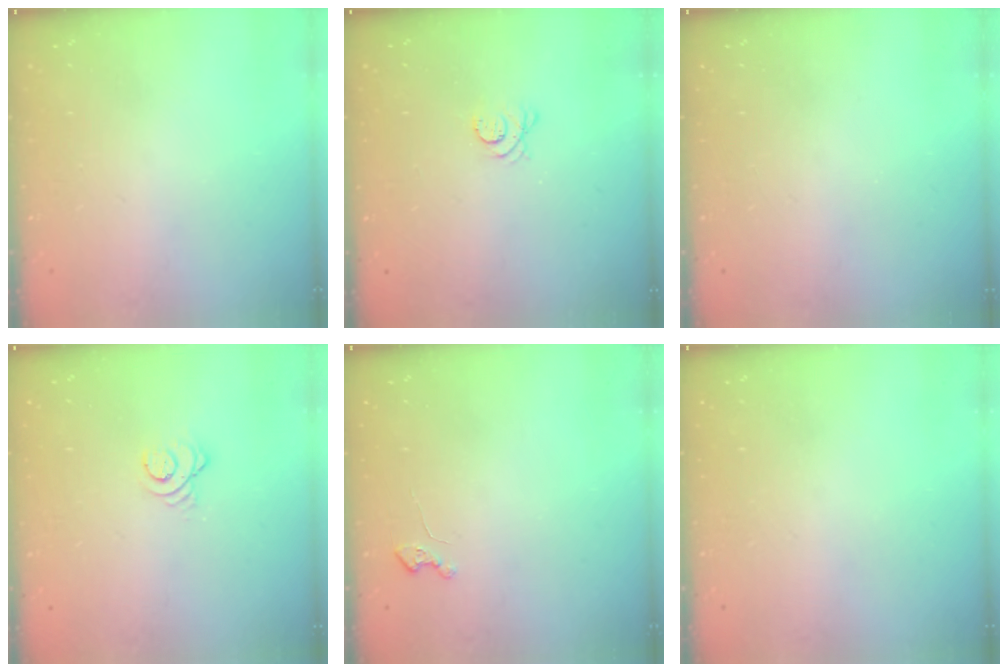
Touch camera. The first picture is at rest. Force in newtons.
{"total": 3.9, "press": 3.8, "slide": 0.6}
{"total": 0.0}
{"total": 3.0, "press": 3.0, "slide": 0.4}
{"total": 2.2, "press": 2.2, "slide": 0.3}
{"total": 0.0}